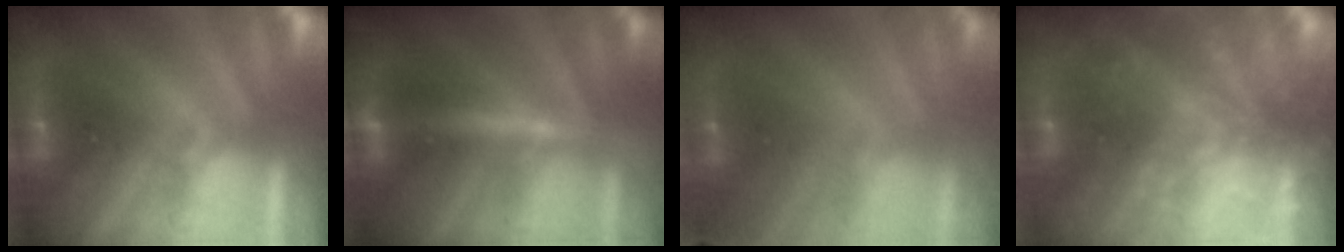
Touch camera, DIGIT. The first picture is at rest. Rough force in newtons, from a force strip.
{"total": 2.5}
{"total": 2.3}
{"total": 8.7}